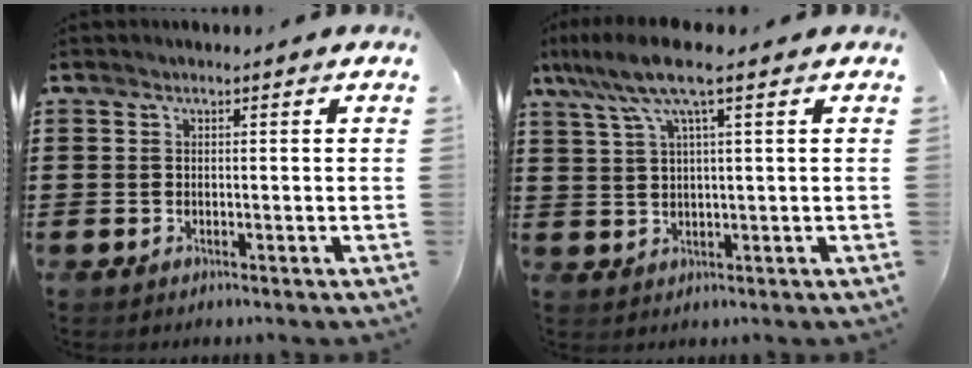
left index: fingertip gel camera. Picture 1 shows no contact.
{"total": 7.4, "force": [3.7, 0.9, 6.4], "torque": [-0.140, 0.000, 0.062]}